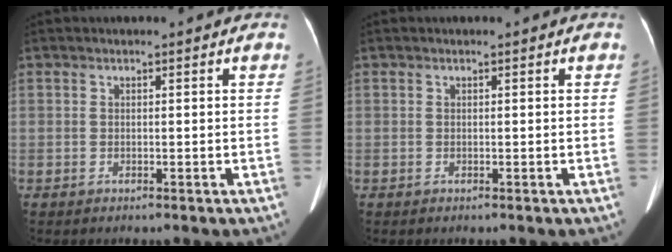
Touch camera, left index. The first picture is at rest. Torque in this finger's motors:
{"motor_torque": [0.00, 0.00, 0.00, 0.00]}